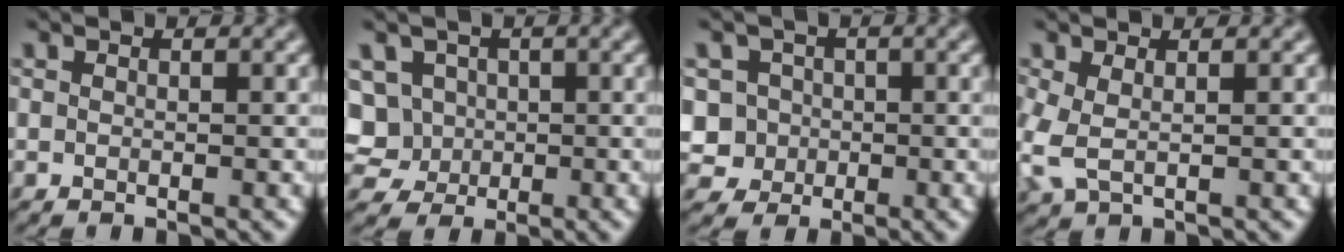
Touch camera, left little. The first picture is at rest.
{"total": 7.5, "force": [0.5, 6.7, 3.2], "torque": [-0.071, 0.030, -0.018]}
{"total": 4.7, "force": [-0.3, 4.5, 1.4], "torque": [-0.015, 0.025, -0.018]}
{"total": 3.2, "force": [-0.3, 1.7, 2.7], "torque": [-0.088, -0.002, -0.005]}